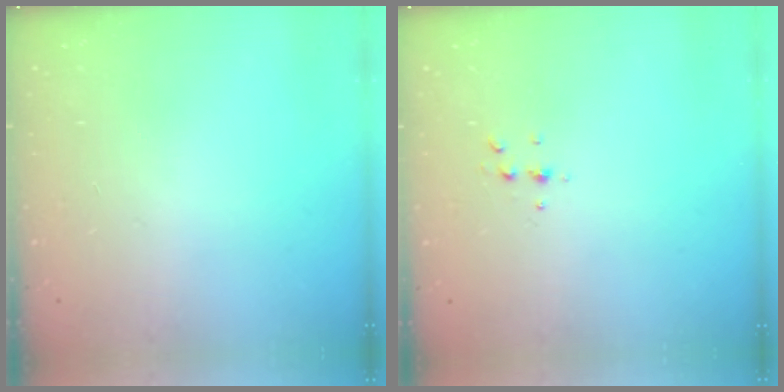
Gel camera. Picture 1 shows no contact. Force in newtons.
{"total": 4.1, "press": 4.0, "slide": 0.9}